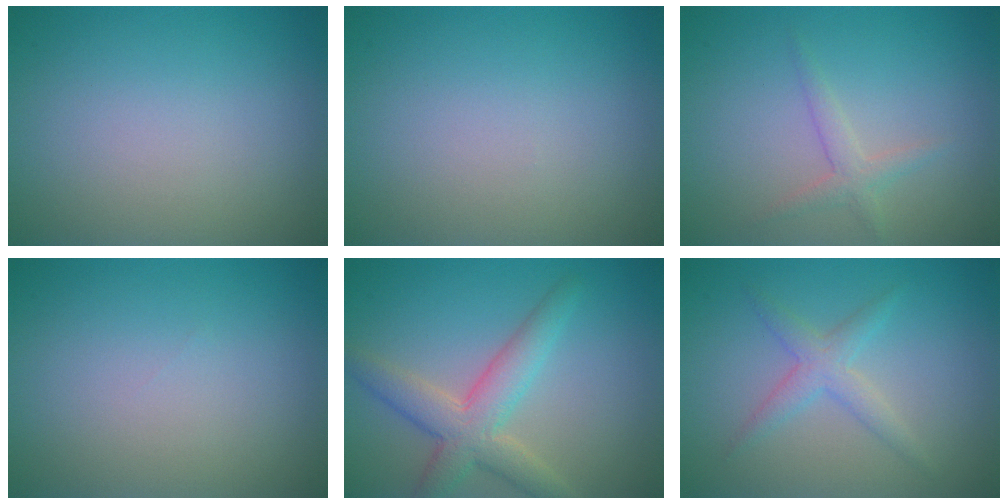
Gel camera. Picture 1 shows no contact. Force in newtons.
{"total": 0.0}
{"total": 1.7, "press": 1.7, "slide": 0.1}
{"total": 0.0}
{"total": 4.6, "press": 4.6, "slide": 0.2}
{"total": 2.2, "press": 2.2, "slide": 0.1}